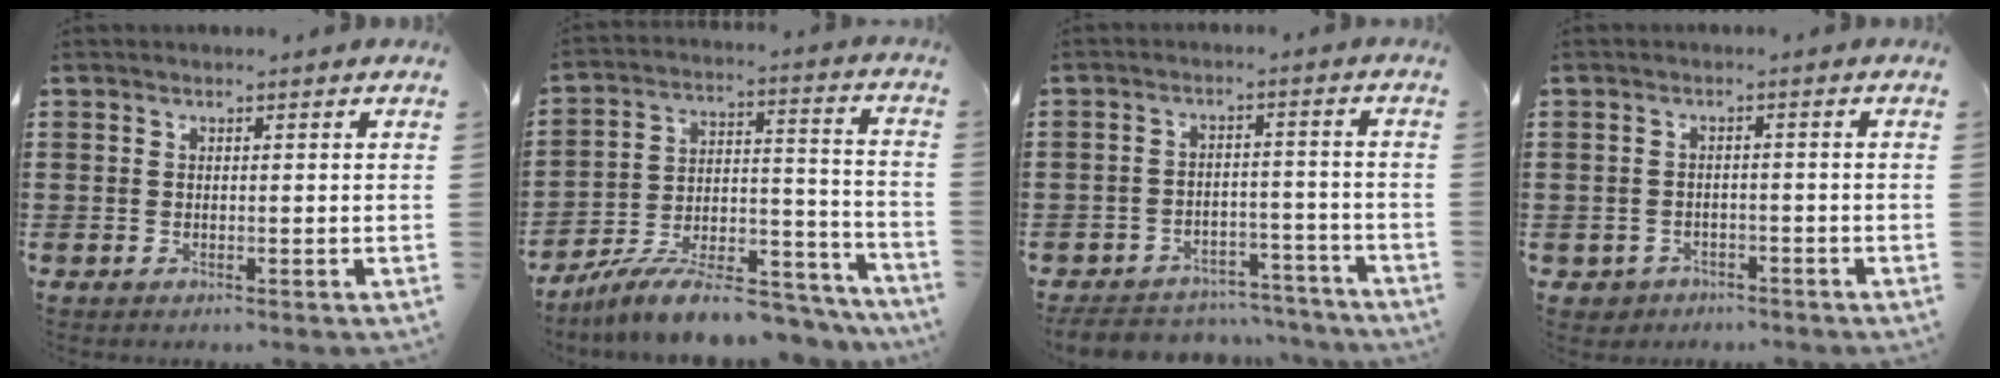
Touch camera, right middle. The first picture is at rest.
{"total": 10.3, "force": [-9.0, 1.6, 4.7], "torque": [-0.073, 0.025, -0.172]}
{"total": 5.6, "force": [-5.4, 1.2, 0.8], "torque": [-0.015, 0.013, -0.108]}
{"total": 1.7, "force": [-1.5, 0.8, -0.2], "torque": [-0.005, 0.002, -0.036]}